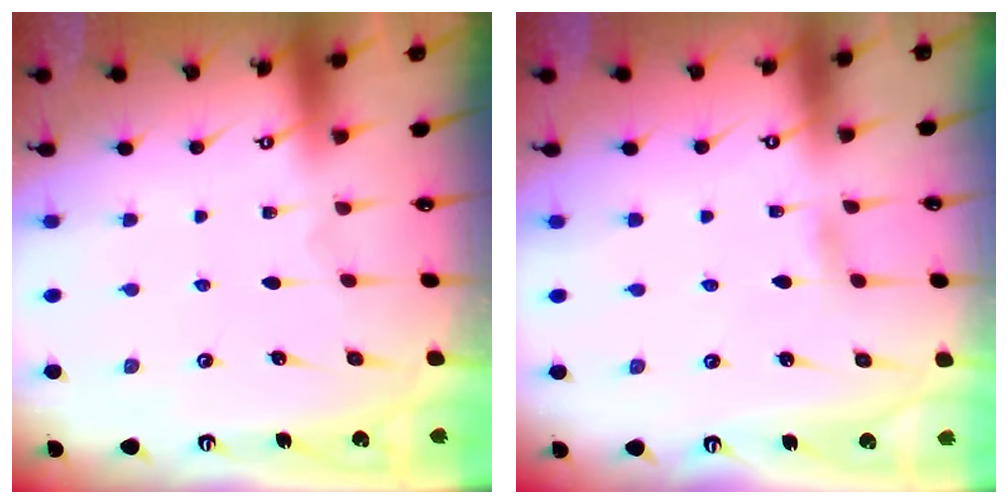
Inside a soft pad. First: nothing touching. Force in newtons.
{"total": 2.4, "press": 2.3, "slide": 0.3}